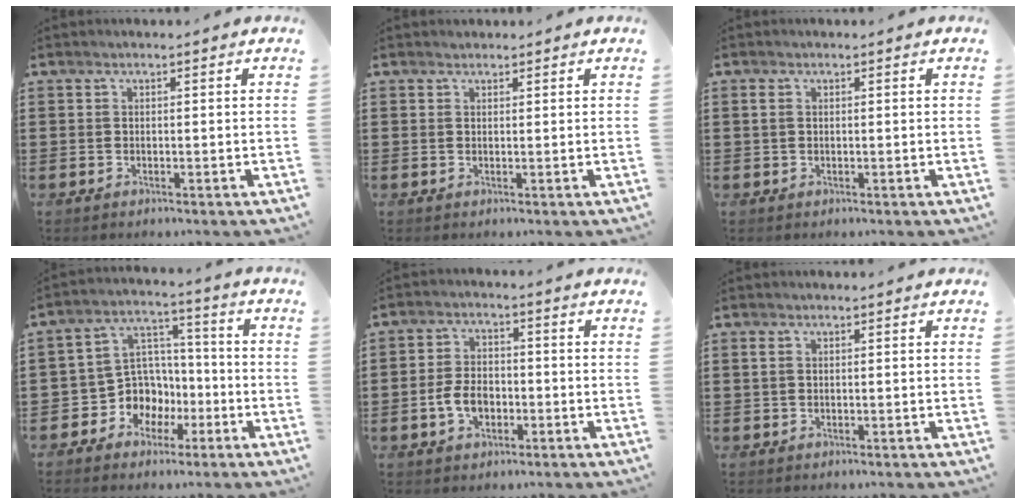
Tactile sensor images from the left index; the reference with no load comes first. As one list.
[{"total": 0.7, "force": [0.7, 0.4, 0.0], "torque": [-0.002, 0.000, 0.014]}, {"total": 1.2, "force": [0.2, 0.7, 0.9], "torque": [-0.028, 0.002, 0.001]}, {"total": 7.9, "force": [-2.5, 7.2, 1.8], "torque": [-0.068, 0.004, -0.043]}, {"total": 5.3, "force": [-1.6, 3.3, 3.8], "torque": [-0.089, 0.001, -0.034]}, {"total": 1.0, "force": [0.3, 0.5, 0.7], "torque": [-0.017, 0.004, 0.005]}]